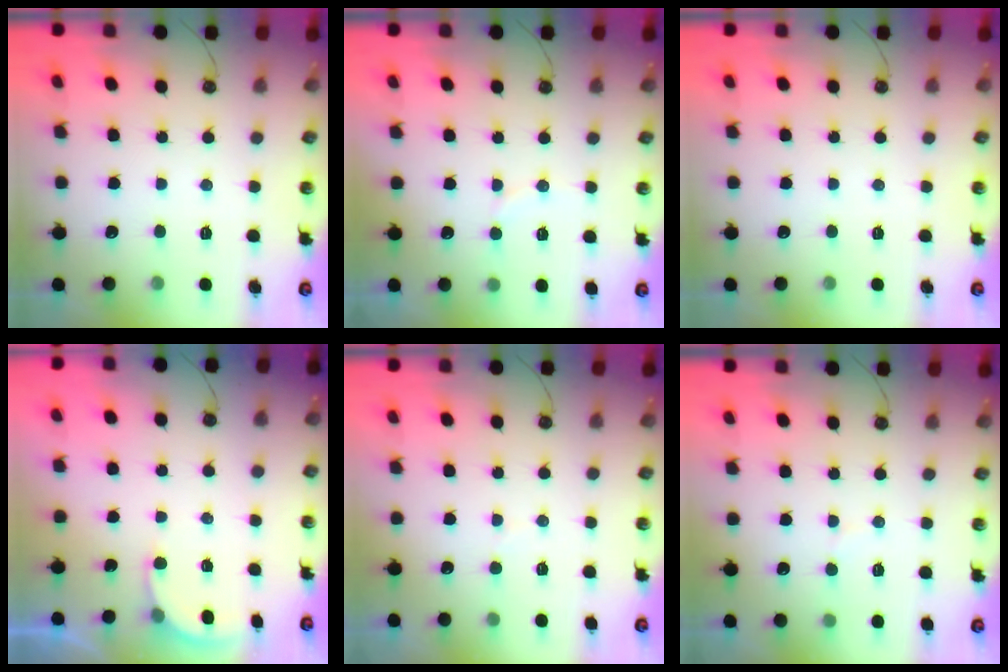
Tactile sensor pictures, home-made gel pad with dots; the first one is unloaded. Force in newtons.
{"total": 5.5, "press": 5.4, "slide": 1.1}
{"total": 0.0}
{"total": 2.9, "press": 2.9, "slide": 0.3}
{"total": 3.8, "press": 3.8, "slide": 0.4}
{"total": 3.8, "press": 3.7, "slide": 0.9}